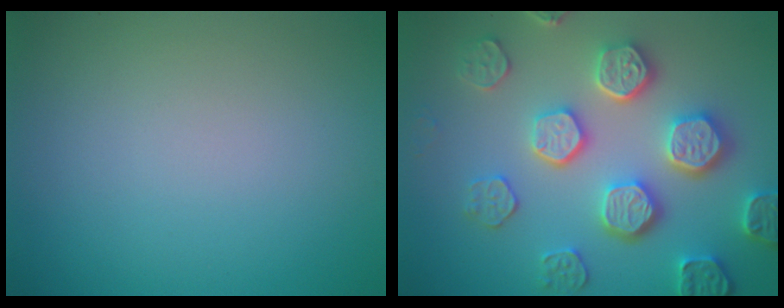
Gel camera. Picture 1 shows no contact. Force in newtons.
{"total": 6.0, "press": 5.5, "slide": 2.4}